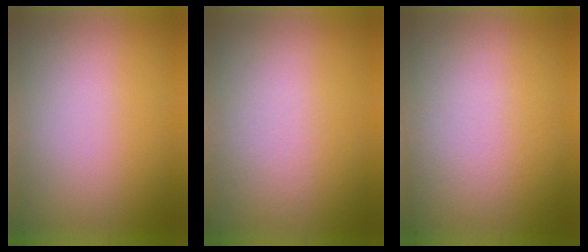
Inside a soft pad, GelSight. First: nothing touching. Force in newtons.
{"total": 2.7}
{"total": 2.9}